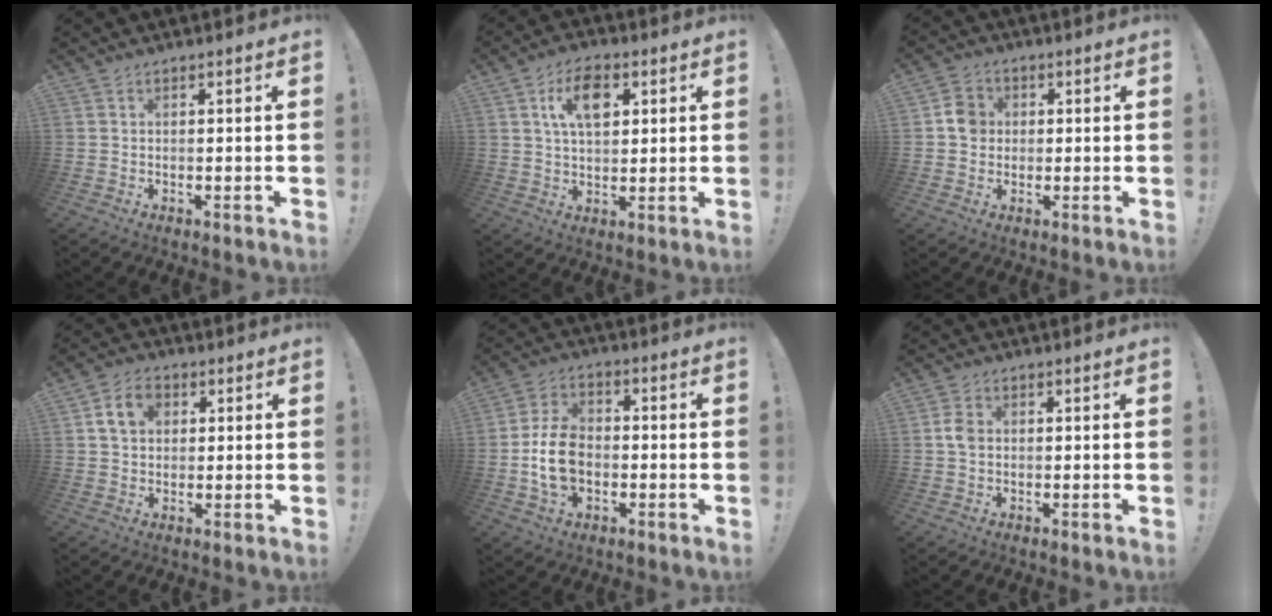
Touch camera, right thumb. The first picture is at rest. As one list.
[{"total": 10.2, "force": [3.5, 6.0, 7.4], "torque": [-0.111, 0.004, 0.061]}, {"total": 5.7, "force": [0.3, 5.1, 2.4], "torque": [-0.033, 0.013, 0.008]}, {"total": 7.9, "force": [2.4, 5.9, 4.7], "torque": [-0.068, 0.008, 0.045]}, {"total": 12.5, "force": [-2.4, 9.0, 8.4], "torque": [-0.162, 0.009, -0.044]}, {"total": 3.5, "force": [-0.1, 2.5, 2.4], "torque": [-0.041, 0.008, 0.000]}]